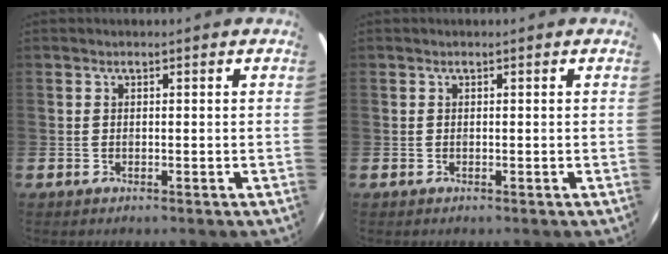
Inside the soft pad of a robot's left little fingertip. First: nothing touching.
{"total": 0.0}